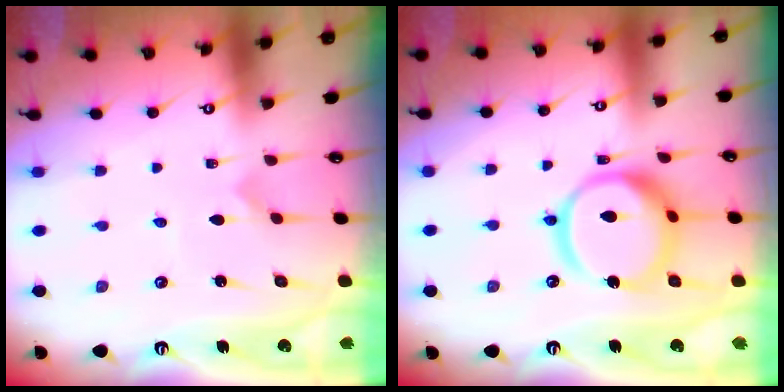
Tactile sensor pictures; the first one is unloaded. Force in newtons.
{"total": 15.5, "press": 15.4, "slide": 1.6}